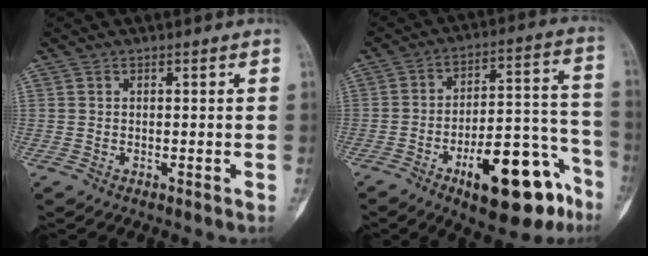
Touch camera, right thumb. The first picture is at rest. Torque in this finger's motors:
{"motor_torque": [2.31, 1.87, 1.29, -1.48, 0.41]}